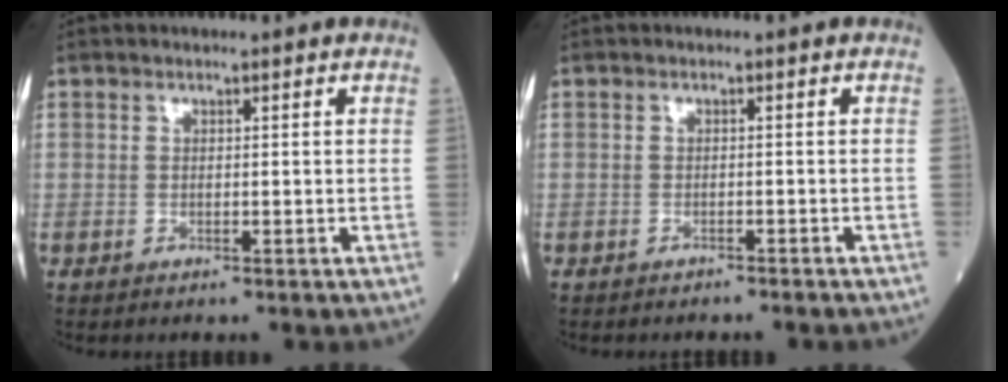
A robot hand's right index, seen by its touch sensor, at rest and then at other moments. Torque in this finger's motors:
{"motor_torque": [-0.10, -0.20, -0.01, -0.04]}